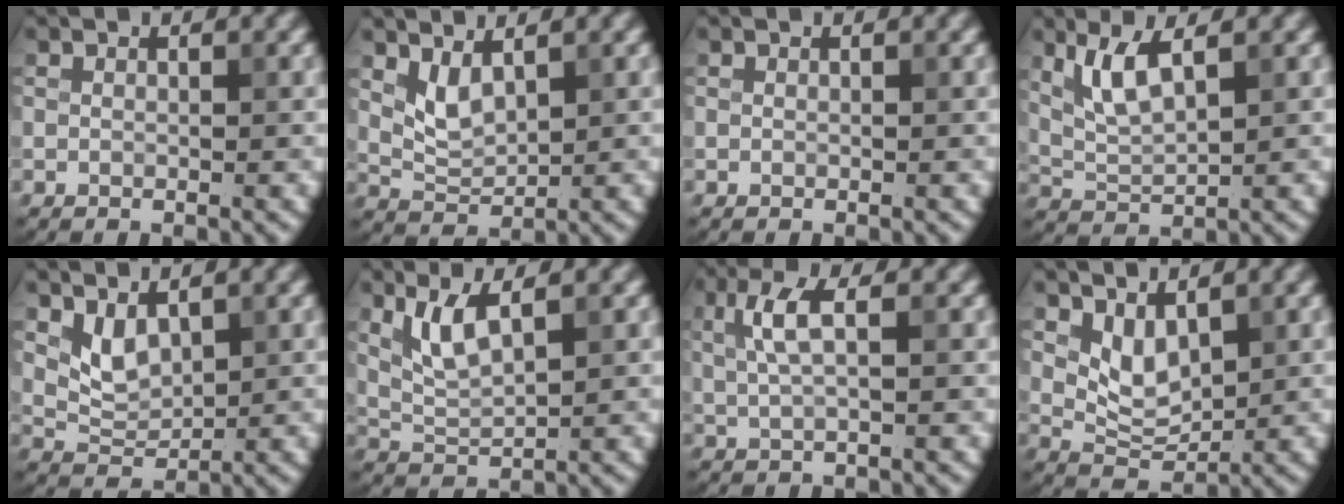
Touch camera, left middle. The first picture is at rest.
{"total": 2.4, "force": [1.3, 1.1, 1.6], "torque": [-0.038, -0.006, 0.033]}
{"total": 0.0}
{"total": 3.7, "force": [1.9, 1.0, 3.1], "torque": [-0.074, -0.003, 0.042]}
{"total": 2.5, "force": [1.3, 1.5, 1.6], "torque": [-0.034, -0.008, 0.033]}
{"total": 3.3, "force": [1.7, 0.8, 2.7], "torque": [-0.065, -0.006, 0.041]}
{"total": 3.1, "force": [0.9, 0.9, 2.8], "torque": [-0.061, 0.005, 0.019]}
{"total": 3.0, "force": [1.4, 1.7, 2.1], "torque": [-0.042, -0.009, 0.034]}